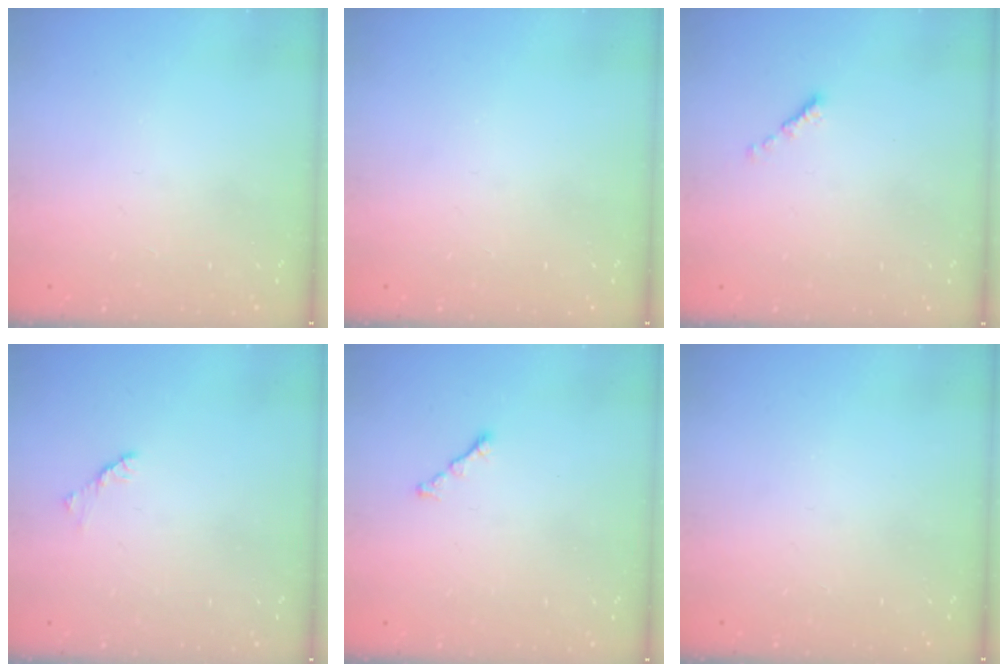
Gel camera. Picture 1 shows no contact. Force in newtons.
{"total": 0.0}
{"total": 0.0}
{"total": 1.7, "press": 1.6, "slide": 0.4}
{"total": 1.2, "press": 1.1, "slide": 0.5}
{"total": 0.0}